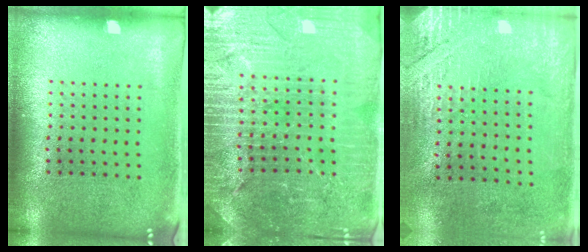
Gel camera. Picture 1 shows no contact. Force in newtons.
{"total": 4.4, "press": 4.1, "slide": 1.4}
{"total": 2.8, "press": 2.5, "slide": 1.4}